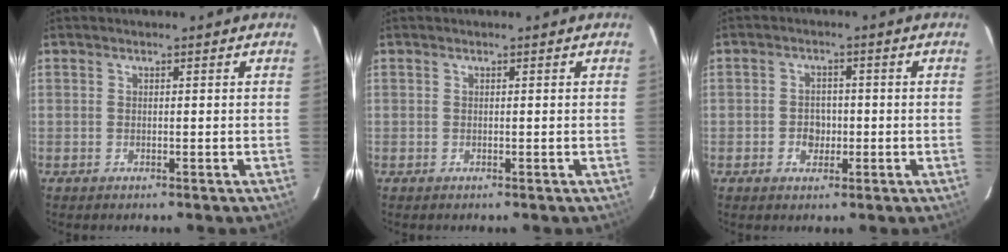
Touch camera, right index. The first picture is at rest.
{"total": 0.0}
{"total": 3.5, "force": [-0.9, 3.0, 1.5], "torque": [-0.030, 0.008, -0.009]}